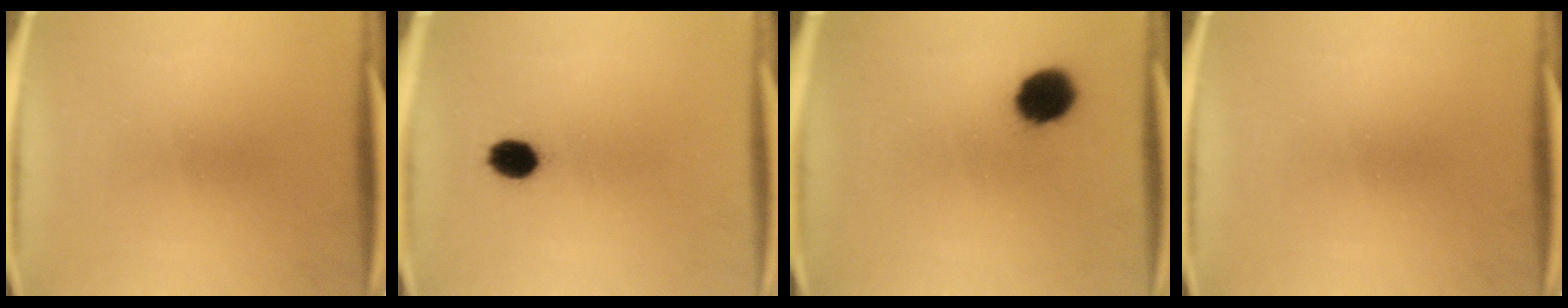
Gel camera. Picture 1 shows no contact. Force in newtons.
{"total": 4.7}
{"total": 9.1}
{"total": 0.0}